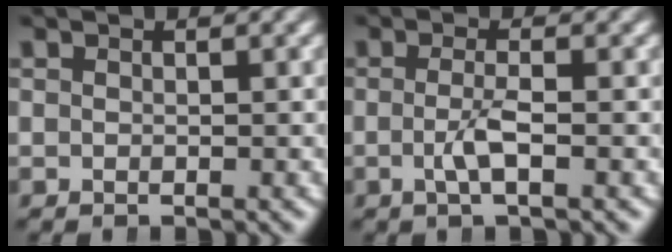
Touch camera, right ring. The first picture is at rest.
{"total": 2.2, "force": [-0.8, -0.1, 2.0], "torque": [-0.041, -0.007, -0.011]}